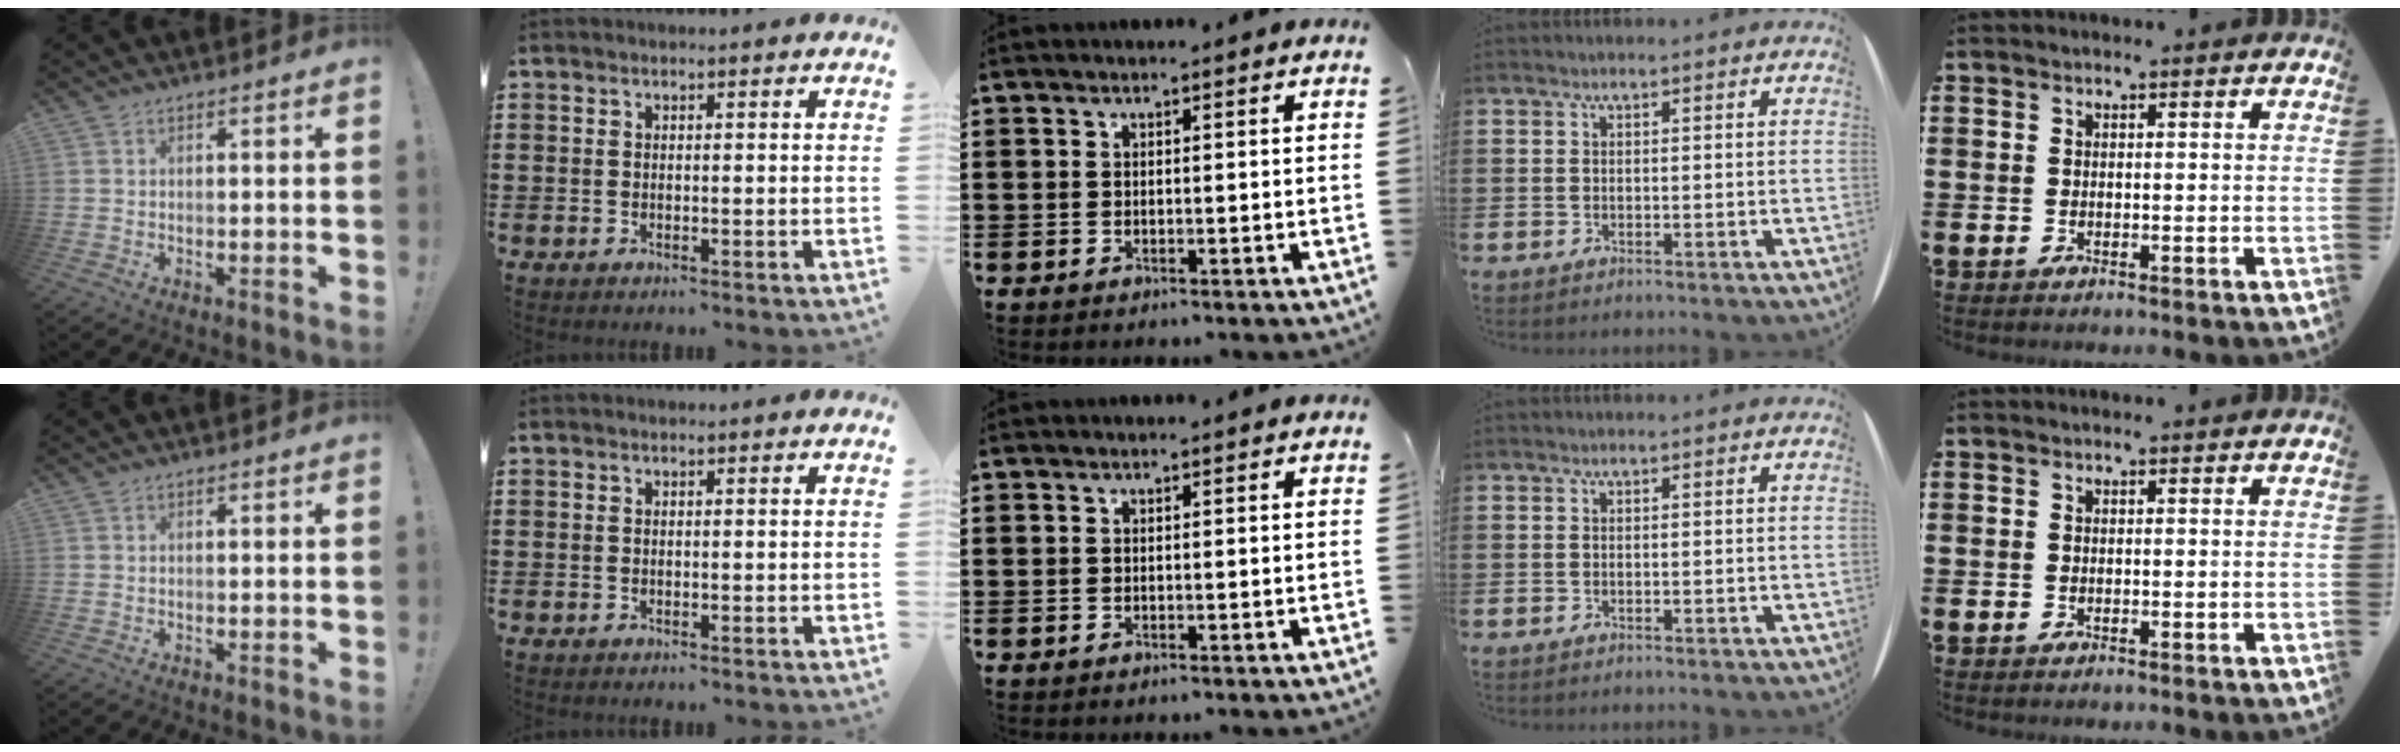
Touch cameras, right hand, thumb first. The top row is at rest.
{}